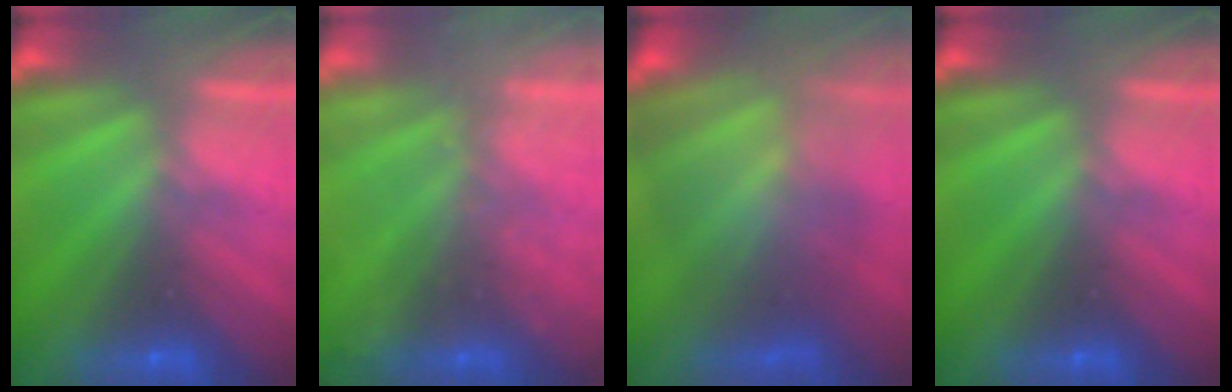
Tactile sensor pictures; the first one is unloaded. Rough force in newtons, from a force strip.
{"total": 2.4}
{"total": 8.5}
{"total": 0.0}